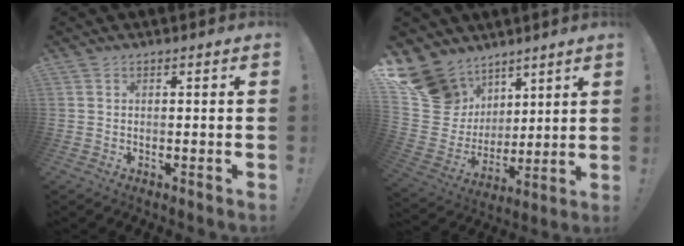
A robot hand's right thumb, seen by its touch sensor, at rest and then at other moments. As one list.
[{"total": 16.5, "force": [9.6, 12.7, 4.4], "torque": [-0.083, -0.064, 0.207]}]